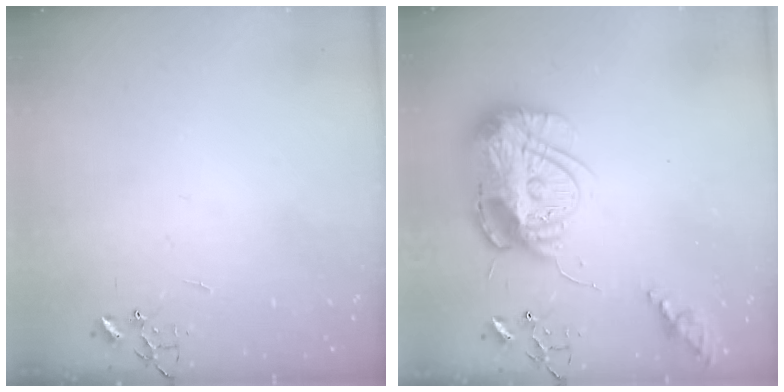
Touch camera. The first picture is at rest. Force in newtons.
{"total": 24.2, "press": 24.1, "slide": 2.0}